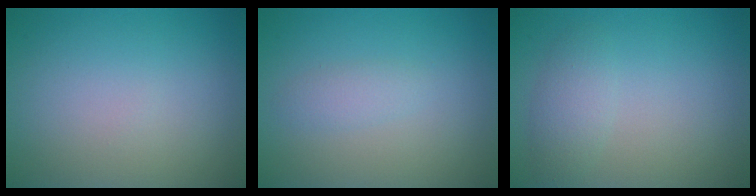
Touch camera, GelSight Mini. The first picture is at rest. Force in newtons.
{"total": 1.3, "press": 1.3, "slide": 0.1}
{"total": 2.0, "press": 2.0, "slide": 0.1}